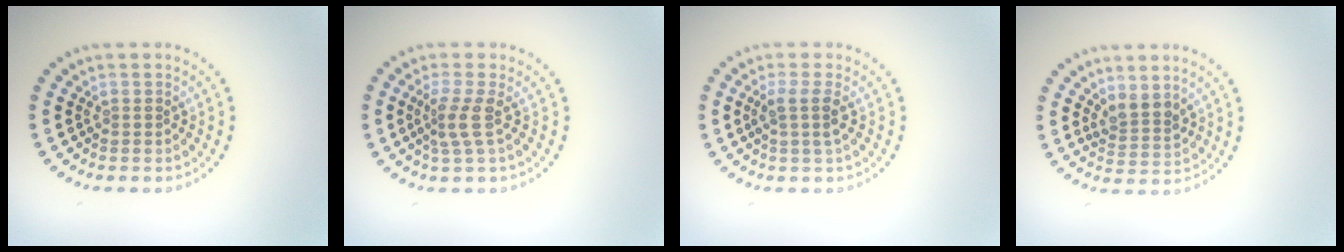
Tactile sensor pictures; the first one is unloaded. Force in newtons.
{"total": 2.2, "press": 1.6, "slide": 1.5}
{"total": 1.9, "press": 1.5, "slide": 1.1}
{"total": 2.2, "press": 1.9, "slide": 1.2}